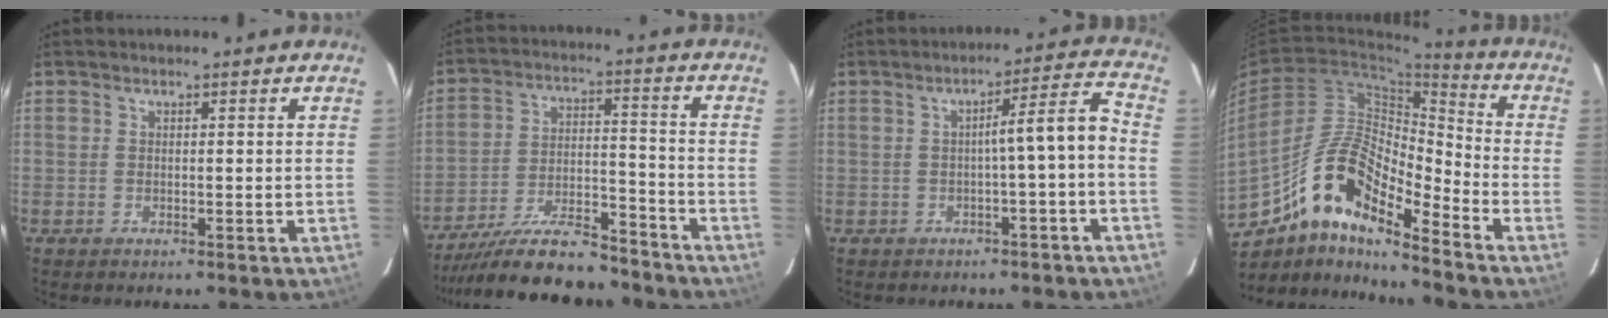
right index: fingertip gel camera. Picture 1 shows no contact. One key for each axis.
{"total": 14.6, "fx": -13.2, "fy": 2.7, "fz": 5.8, "tx": -0.100, "ty": 0.013, "tz": -0.224}
{"total": 6.0, "fx": -1.4, "fy": -0.2, "fz": 5.8, "tx": -0.078, "ty": 0.021, "tz": -0.019}
{"total": 14.4, "fx": -9.7, "fy": 3.6, "fz": 10.0, "tx": -0.183, "ty": 0.028, "tz": -0.168}